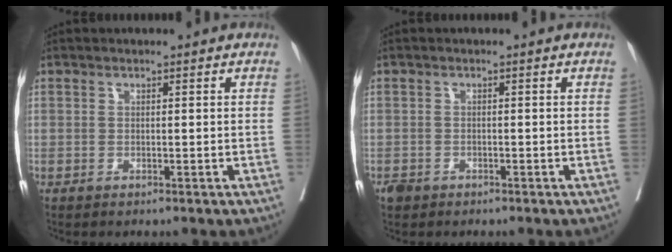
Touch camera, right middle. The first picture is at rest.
{"total": 1.5, "force": [-1.0, 1.0, 0.4], "torque": [-0.014, 0.001, -0.016]}